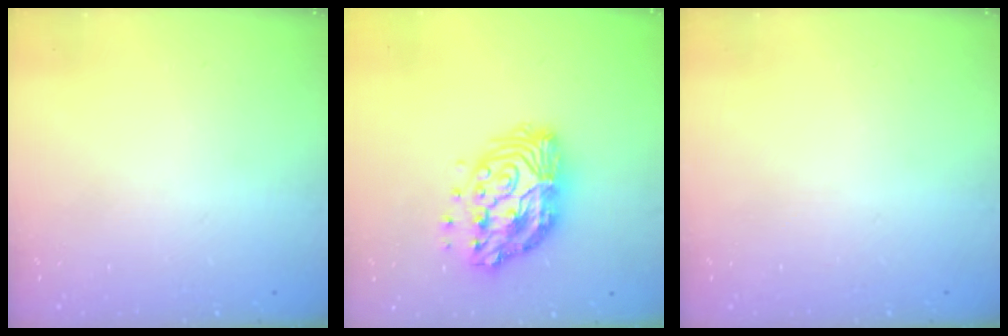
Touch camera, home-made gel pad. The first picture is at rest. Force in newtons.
{"total": 15.1, "press": 15.0, "slide": 1.1}
{"total": 0.0}